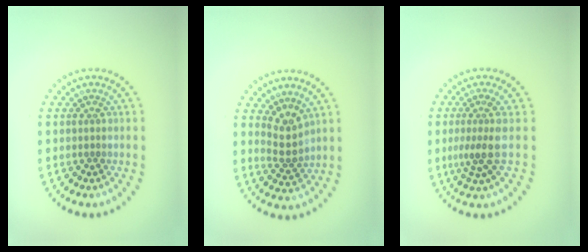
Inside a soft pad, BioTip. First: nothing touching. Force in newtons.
{"total": 2.5, "press": 2.0, "slide": 1.5}
{"total": 2.9, "press": 2.1, "slide": 2.0}